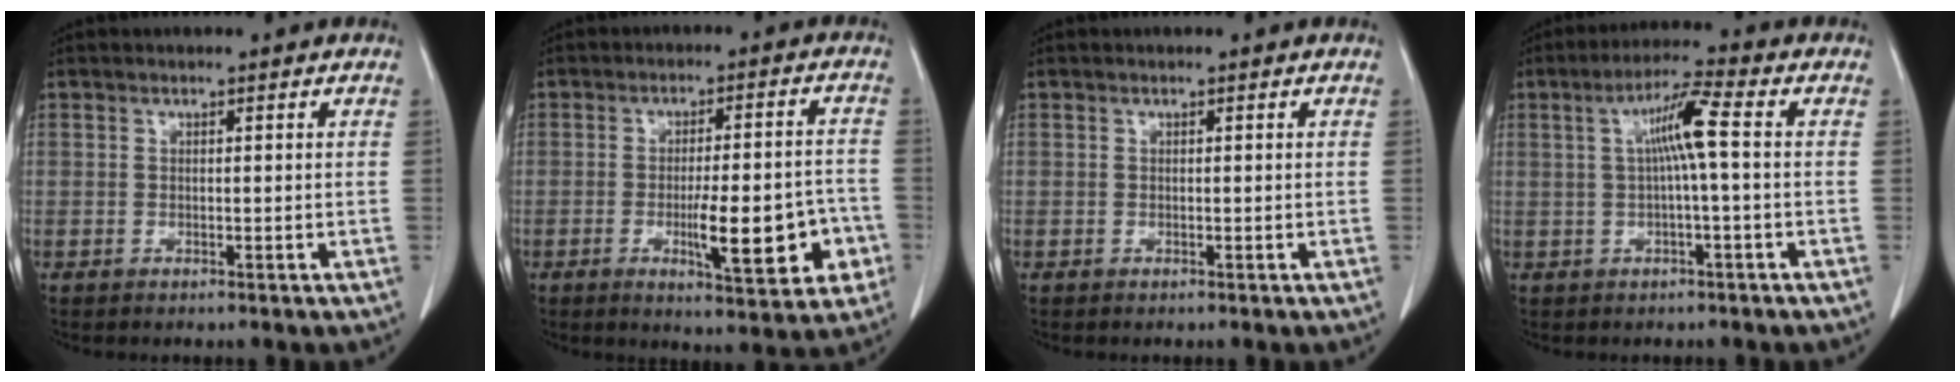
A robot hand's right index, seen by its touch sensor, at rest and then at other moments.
{"total": 12.1, "force": [-3.9, 2.7, 11.1], "torque": [-0.153, 0.005, -0.049]}
{"total": 0.0}
{"total": 6.2, "force": [0.6, -0.1, 6.2], "torque": [-0.113, 0.015, 0.011]}